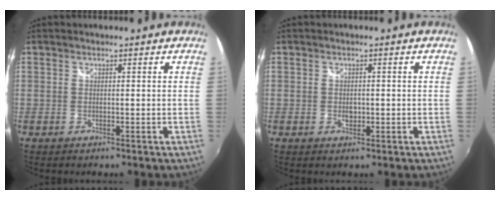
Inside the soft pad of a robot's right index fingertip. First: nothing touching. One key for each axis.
{"total": 1.7, "fx": -0.3, "fy": 1.4, "fz": 1.0, "tx": -0.016, "ty": 0.000, "tz": -0.007}